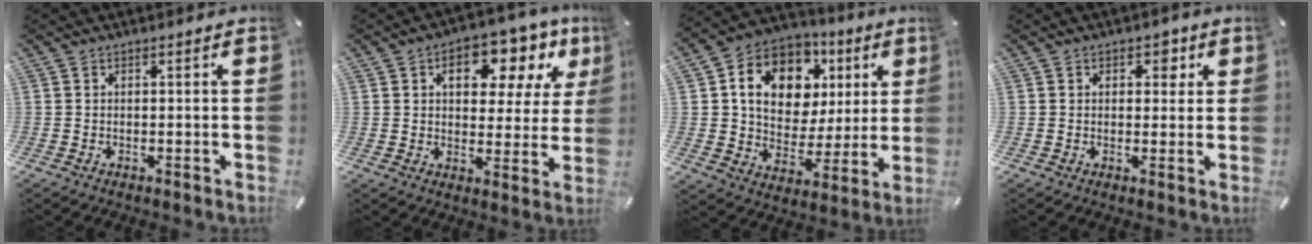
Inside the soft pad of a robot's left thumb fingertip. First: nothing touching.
{"total": 13.3, "force": [6.1, 8.2, 8.6], "torque": [-0.111, -0.023, 0.099]}
{"total": 14.3, "force": [5.2, 11.4, 7.0], "torque": [-0.118, -0.021, 0.101]}
{"total": 3.5, "force": [1.4, 2.8, 1.6], "torque": [0.002, -0.008, 0.013]}